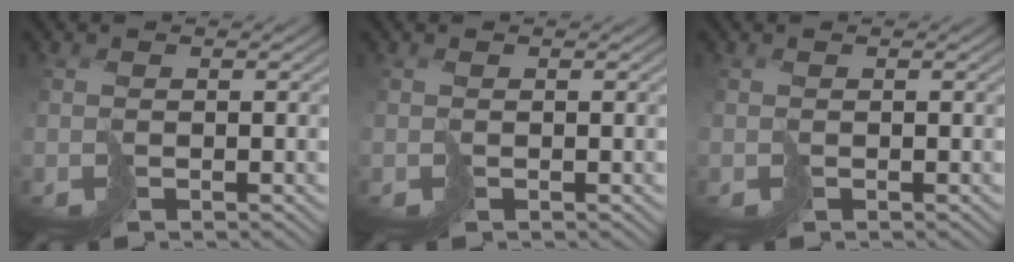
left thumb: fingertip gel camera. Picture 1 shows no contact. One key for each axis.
{"total": 0.0}
{"total": 0.0}